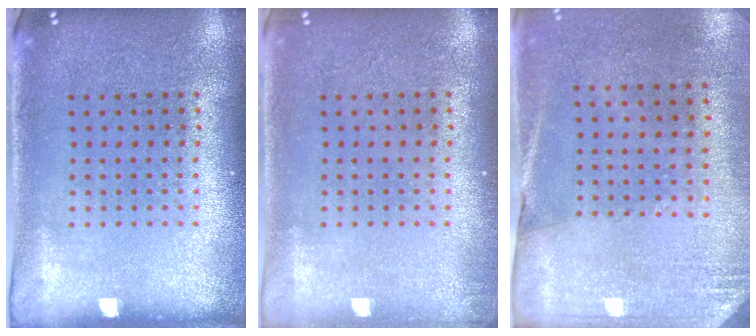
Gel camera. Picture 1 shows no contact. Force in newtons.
{"total": 0.7, "press": 0.7, "slide": 0.2}
{"total": 2.6, "press": 2.3, "slide": 1.2}